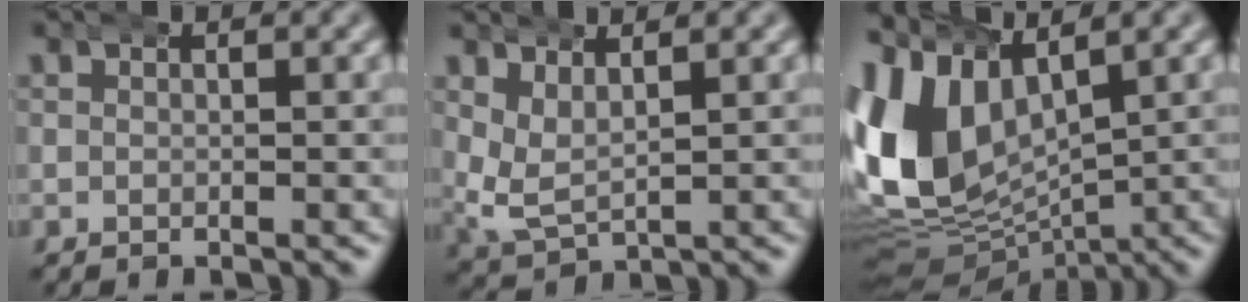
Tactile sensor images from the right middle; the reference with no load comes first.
{"total": 4.1, "force": [1.7, 2.9, 2.4], "torque": [-0.077, -0.023, 0.042]}
{"total": 12.3, "force": [1.2, 9.3, 7.9], "torque": [-0.183, -0.022, 0.033]}